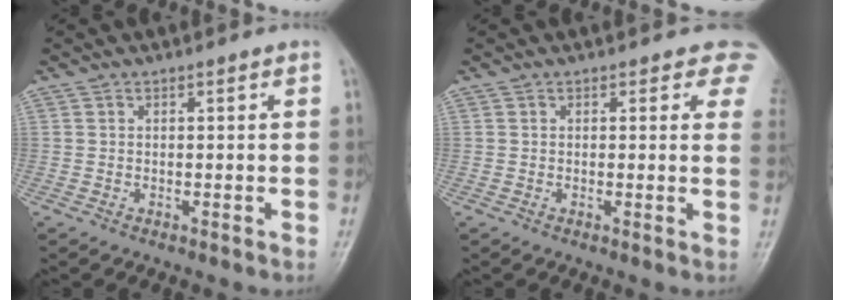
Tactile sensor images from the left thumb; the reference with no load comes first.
{"total": 4.4, "force": [2.9, 2.3, 2.4], "torque": [0.008, -0.009, 0.016]}